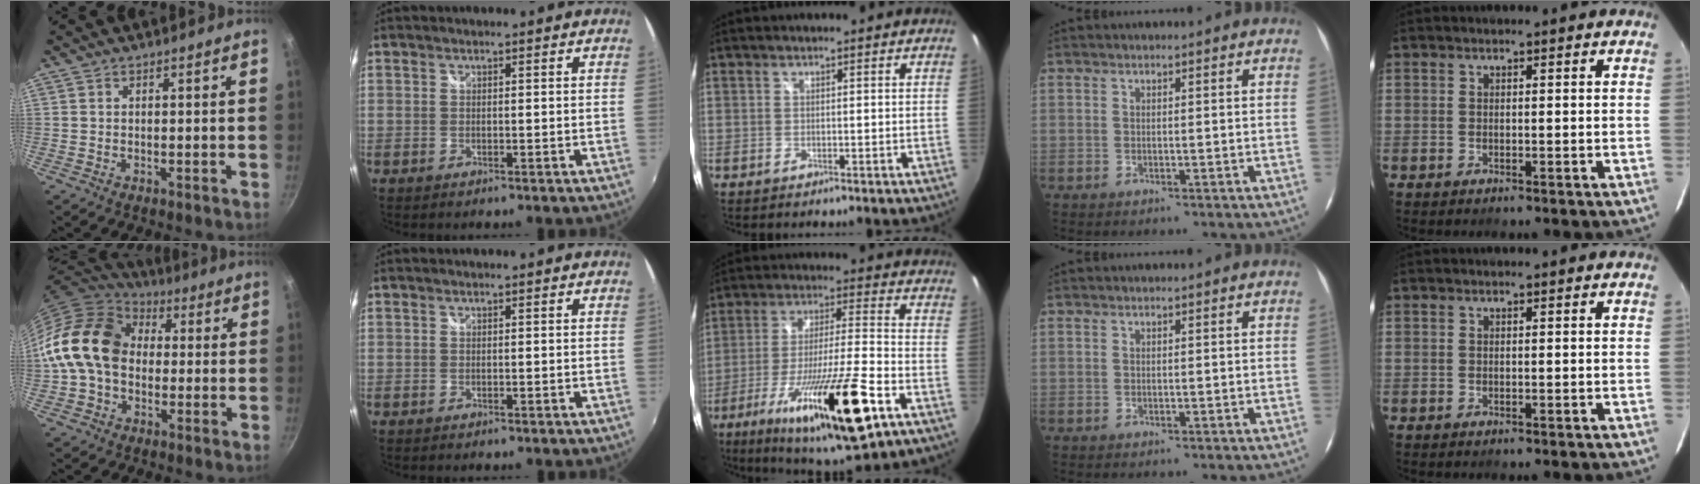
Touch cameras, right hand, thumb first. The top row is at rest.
{"thumb": {"total": 16.9, "force": [0.5, 12.8, 11.0], "torque": [-0.172, 0.034, -0.005]}, "middle": {"total": 23.6, "force": [-11.8, 3.5, 20.1], "torque": [-0.365, -0.048, -0.198]}}